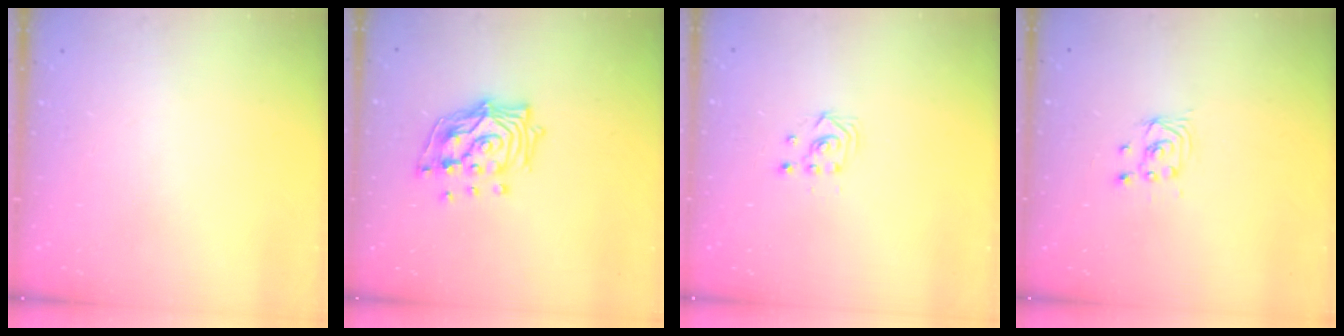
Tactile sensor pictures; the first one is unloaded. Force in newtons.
{"total": 14.1, "press": 14.0, "slide": 1.8}
{"total": 3.3, "press": 3.3, "slide": 0.2}
{"total": 2.5, "press": 2.5, "slide": 0.2}